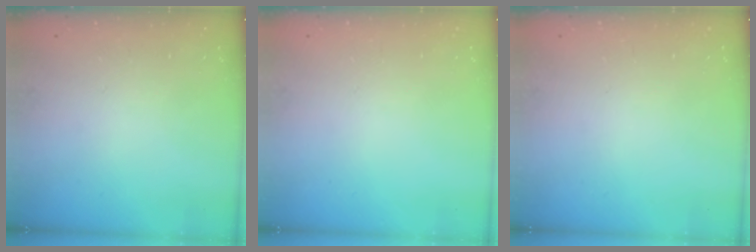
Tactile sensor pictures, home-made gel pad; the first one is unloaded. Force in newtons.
{"total": 0.0}
{"total": 0.0}